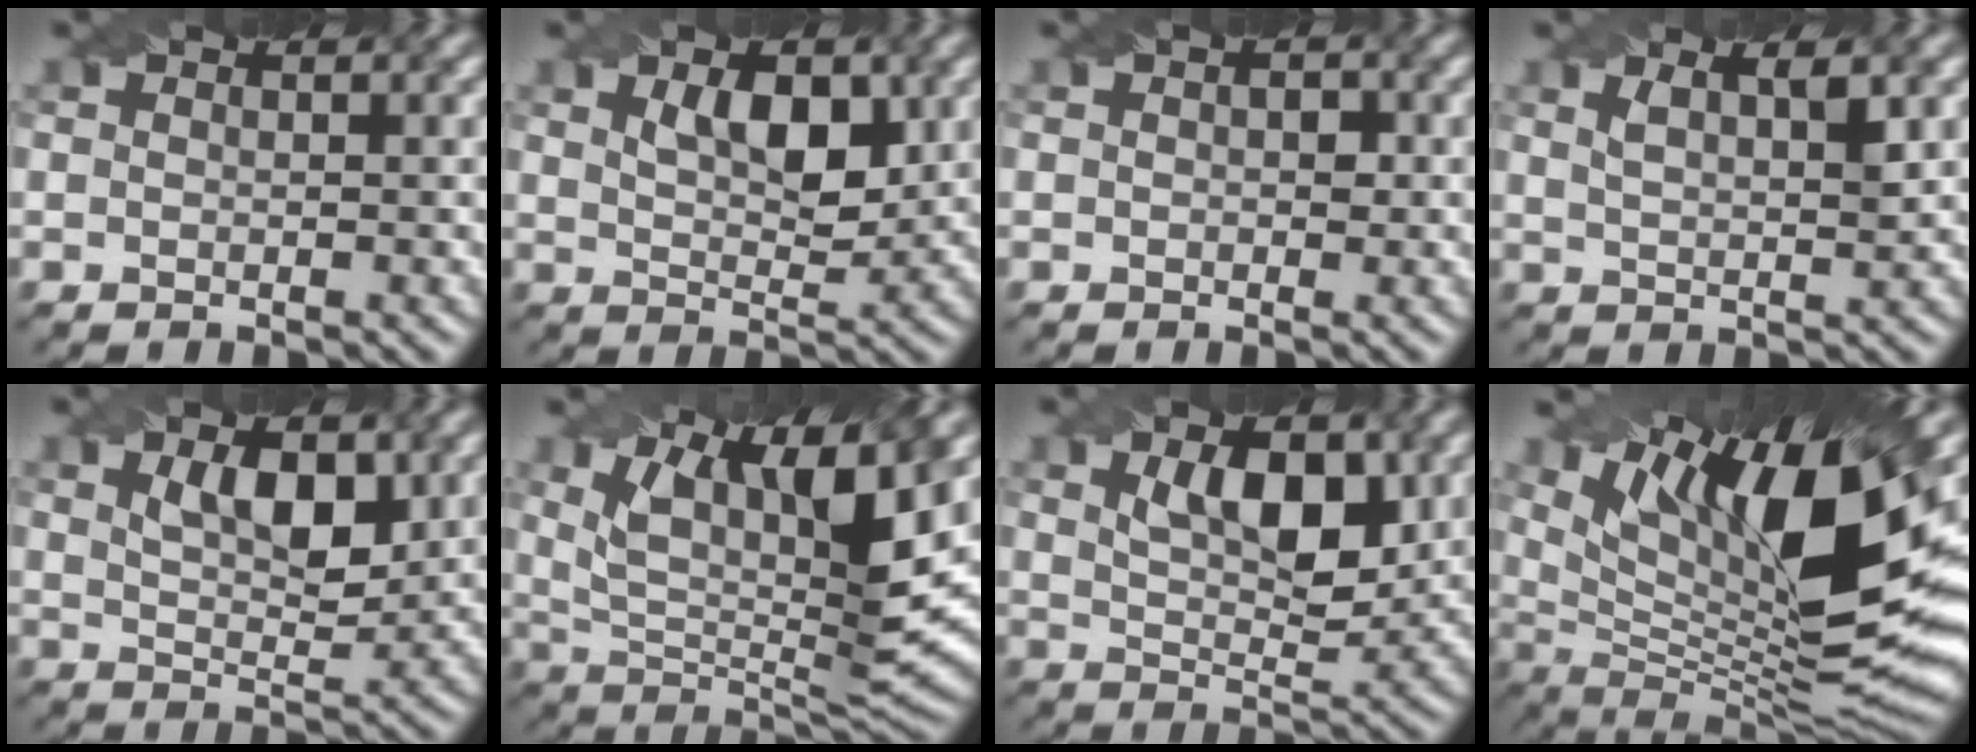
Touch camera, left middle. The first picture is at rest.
{"total": 4.5, "force": [1.7, 2.1, 3.6], "torque": [-0.062, -0.002, 0.030]}
{"total": 1.3, "force": [0.1, 0.8, 1.0], "torque": [-0.011, 0.002, -0.001]}
{"total": 3.1, "force": [1.7, 0.9, 2.5], "torque": [-0.031, 0.005, 0.024]}
{"total": 4.4, "force": [1.8, 1.9, 3.6], "torque": [-0.063, -0.003, 0.033]}
{"total": 11.6, "force": [5.0, 3.6, 9.8], "torque": [-0.175, -0.007, 0.090]}
{"total": 5.6, "force": [2.0, 2.5, 4.6], "torque": [-0.079, -0.004, 0.036]}
{"total": 14.9, "force": [5.3, 4.5, 13.2], "torque": [-0.211, -0.008, 0.093]}